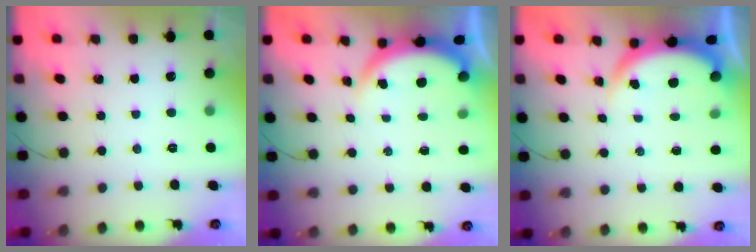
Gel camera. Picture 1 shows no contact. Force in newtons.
{"total": 3.9, "press": 3.9, "slide": 0.2}
{"total": 3.9, "press": 3.9, "slide": 0.1}